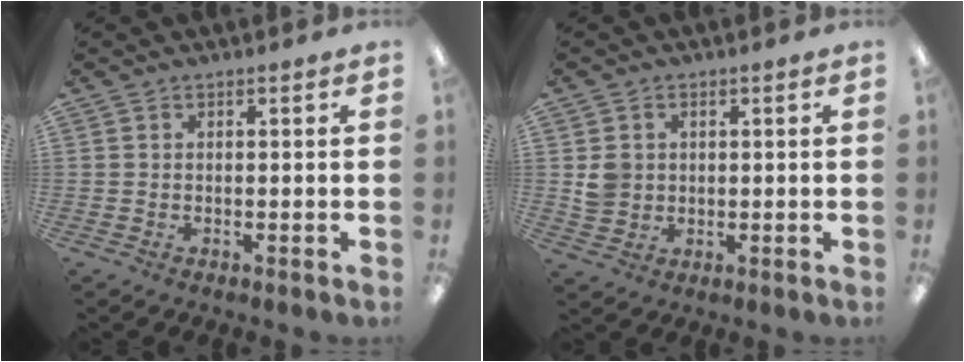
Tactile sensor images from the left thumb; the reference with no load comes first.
{"total": 4.3, "force": [0.7, 4.1, 1.2], "torque": [-0.014, 0.004, 0.012]}